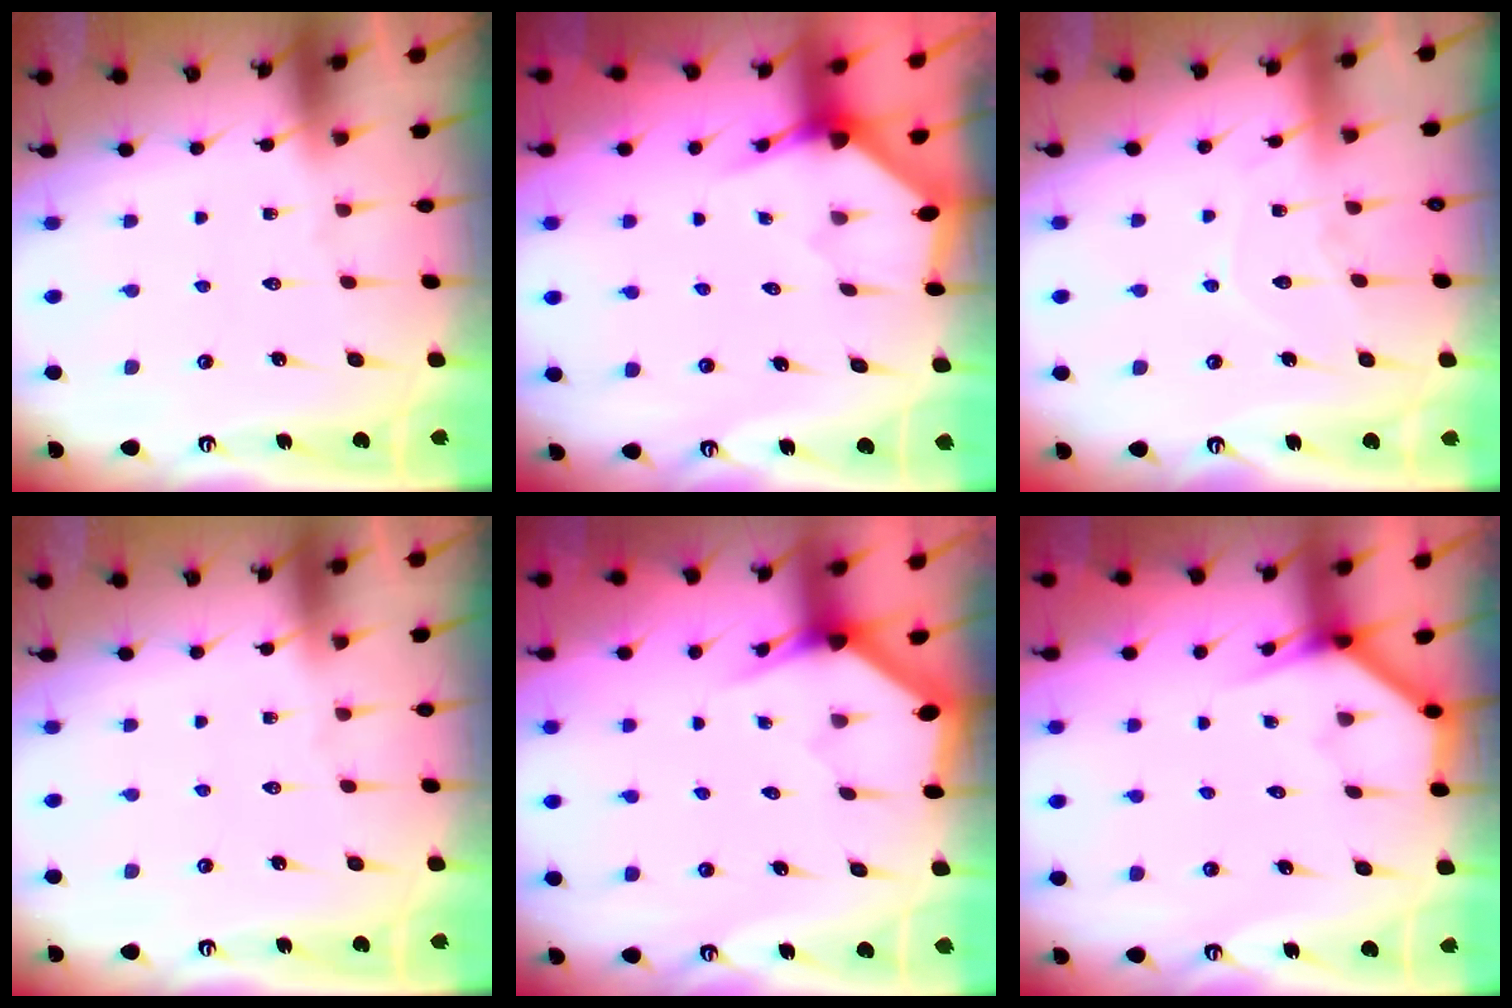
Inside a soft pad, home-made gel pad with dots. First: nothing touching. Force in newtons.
{"total": 3.2, "press": 3.2, "slide": 0.3}
{"total": 8.3, "press": 8.3, "slide": 0.6}
{"total": 0.0}
{"total": 2.9, "press": 2.9, "slide": 0.1}
{"total": 3.9, "press": 3.9, "slide": 0.4}